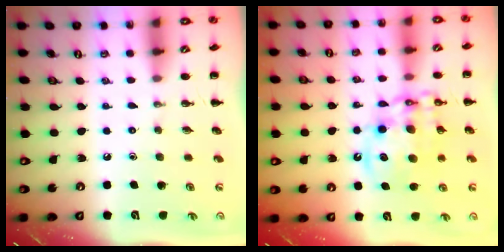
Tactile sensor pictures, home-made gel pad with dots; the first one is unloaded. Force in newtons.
{"total": 13.9, "press": 13.5, "slide": 3.1}